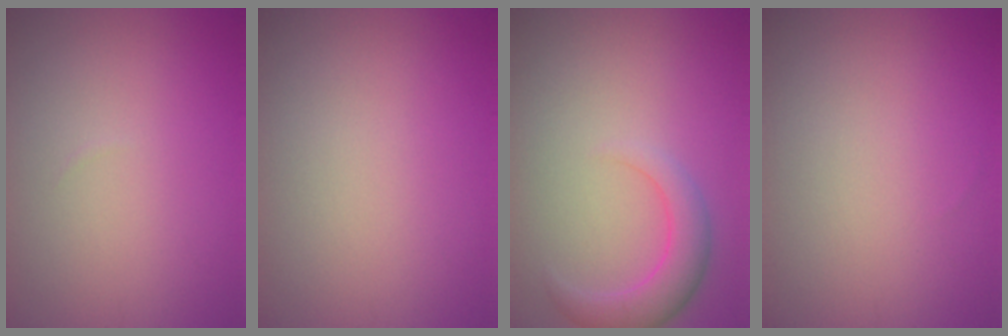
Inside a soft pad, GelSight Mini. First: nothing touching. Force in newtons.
{"total": 0.0}
{"total": 3.5, "press": 3.4, "slide": 0.2}
{"total": 0.0}